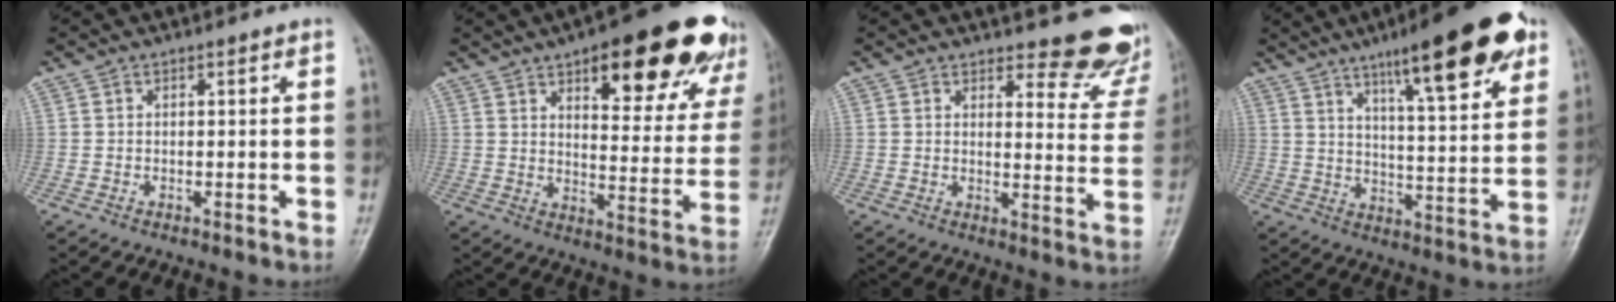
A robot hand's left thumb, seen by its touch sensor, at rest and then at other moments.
{"total": 24.2, "force": [14.5, 8.6, 17.3], "torque": [-0.177, -0.050, 0.193]}
{"total": 11.3, "force": [10.2, 3.7, 3.2], "torque": [0.002, -0.088, 0.101]}
{"total": 20.2, "force": [11.7, 4.5, 15.8], "torque": [-0.201, -0.037, 0.176]}